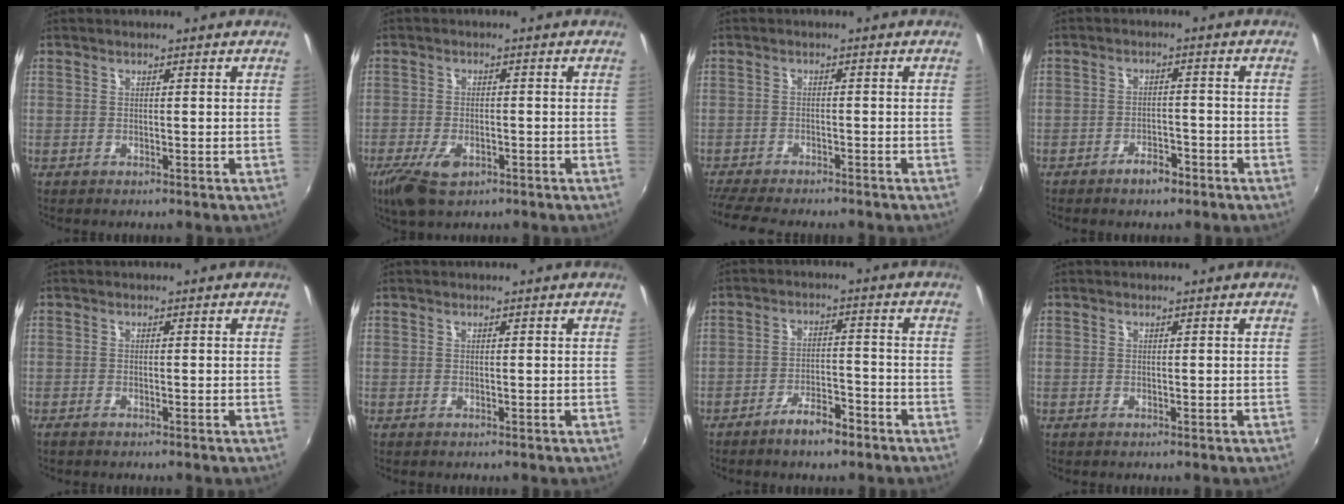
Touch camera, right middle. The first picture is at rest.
{"total": 7.1, "force": [-4.1, 3.5, 4.7], "torque": [-0.115, -0.023, -0.074]}
{"total": 8.3, "force": [-7.5, 1.3, 3.3], "torque": [-0.086, -0.028, -0.124]}
{"total": 3.8, "force": [-2.8, 1.6, 1.9], "torque": [-0.042, 0.000, -0.041]}
{"total": 1.2, "force": [-1.0, 0.3, 0.5], "torque": [-0.013, -0.005, -0.021]}
{"total": 0.0}
{"total": 5.8, "force": [-4.4, 1.7, 3.4], "torque": [-0.072, 0.004, -0.069]}
{"total": 0.0}